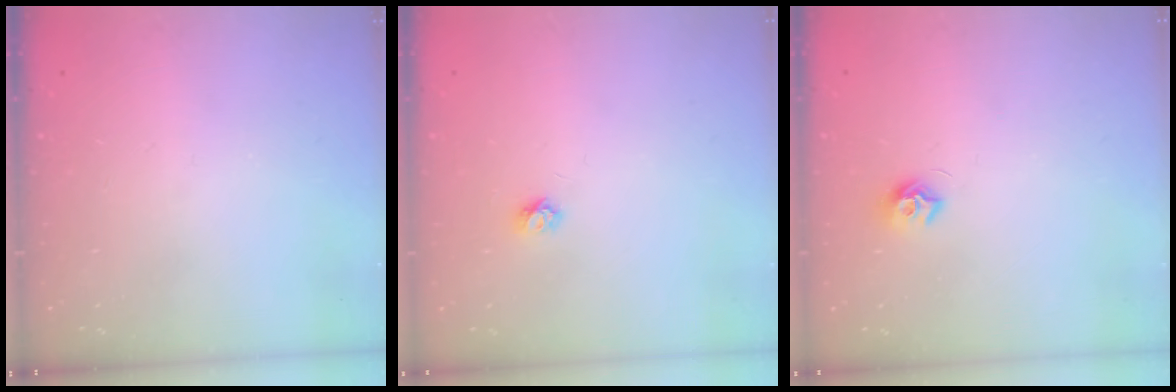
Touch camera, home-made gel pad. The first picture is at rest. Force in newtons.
{"total": 3.7, "press": 3.7, "slide": 0.4}
{"total": 7.6, "press": 7.6, "slide": 0.6}